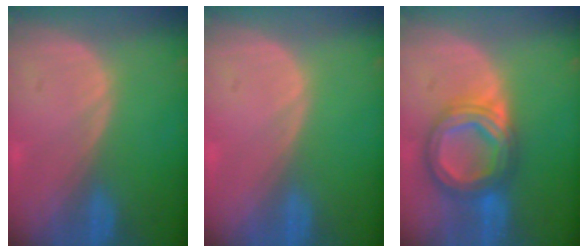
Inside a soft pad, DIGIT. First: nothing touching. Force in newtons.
{"total": 0.0}
{"total": 8.5, "press": 8.5, "slide": 0.6}